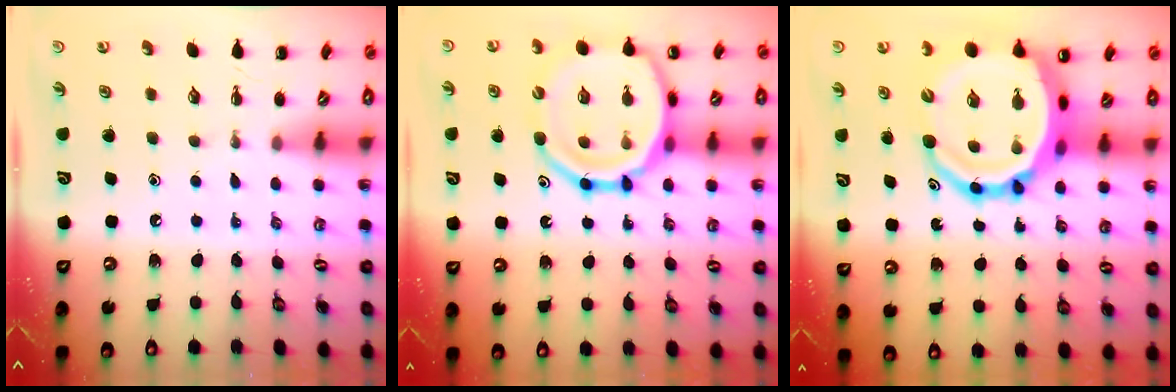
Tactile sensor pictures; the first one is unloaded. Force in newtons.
{"total": 20.1, "press": 19.8, "slide": 3.7}
{"total": 19.6, "press": 19.0, "slide": 5.0}